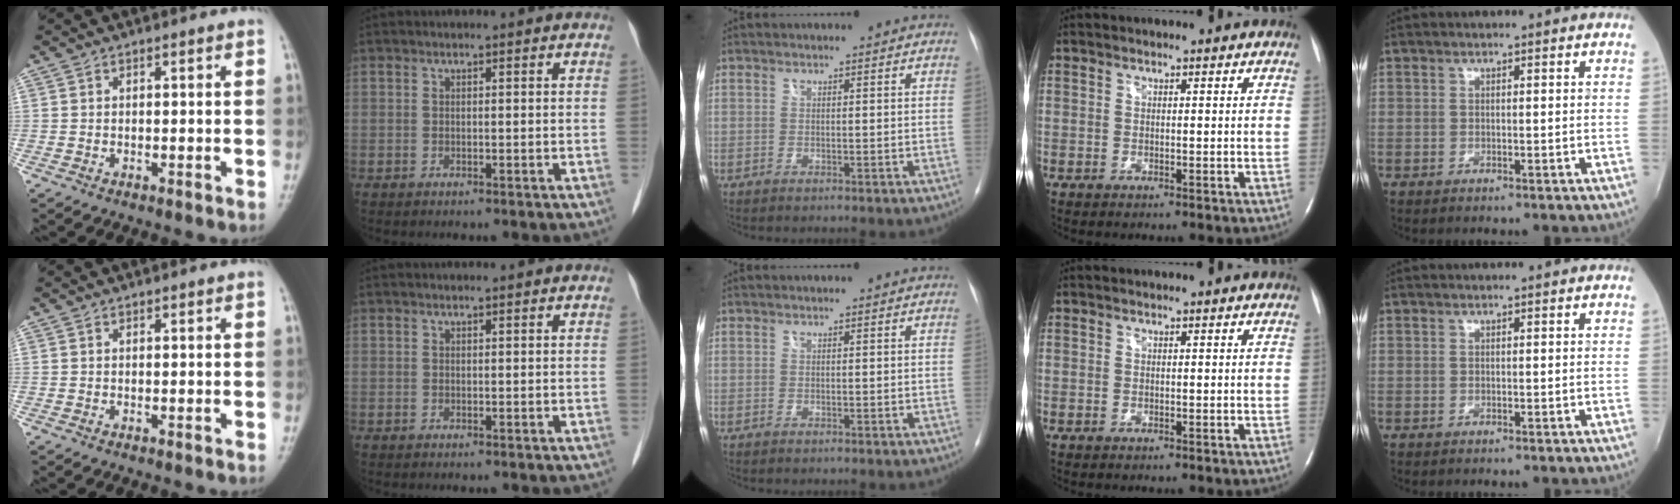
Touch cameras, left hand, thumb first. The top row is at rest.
{}